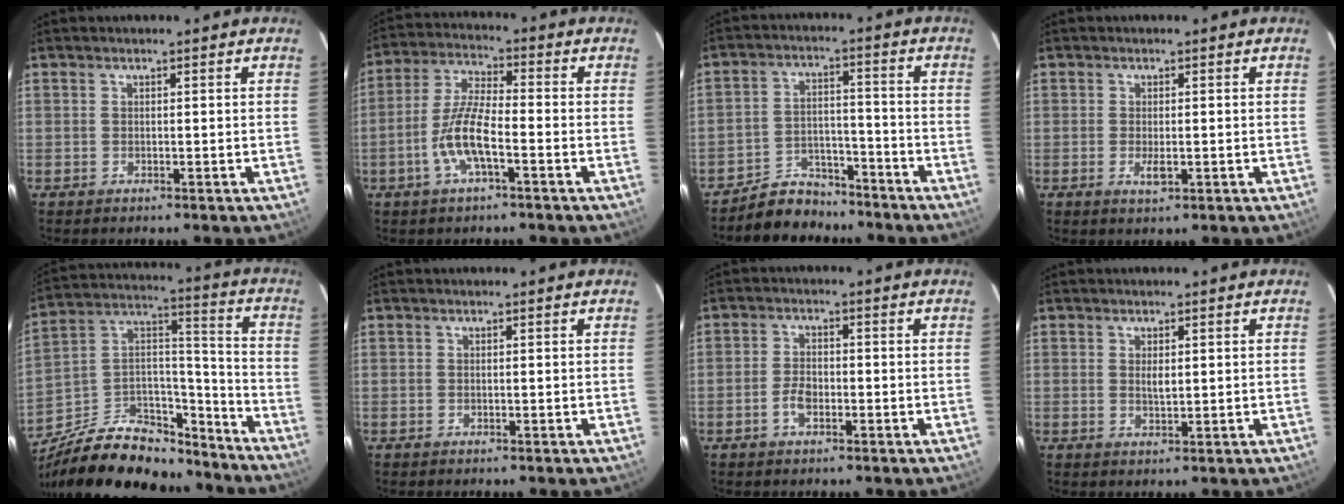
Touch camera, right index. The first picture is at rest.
{"total": 8.8, "force": [-3.5, 2.1, 7.8], "torque": [-0.165, 0.002, -0.068]}
{"total": 8.5, "force": [-7.5, 3.9, 0.7], "torque": [-0.036, 0.025, -0.118]}
{"total": 2.3, "force": [-0.6, 0.9, 2.1], "torque": [-0.038, -0.005, -0.010]}
{"total": 23.8, "force": [-17.5, 11.6, 11.3], "torque": [-0.230, 0.059, -0.259]}
{"total": 0.0}
{"total": 3.6, "force": [-1.7, 1.9, 2.5], "torque": [-0.054, 0.004, -0.032]}
{"total": 1.9, "force": [0.4, 0.9, 1.6], "torque": [-0.028, -0.001, 0.009]}